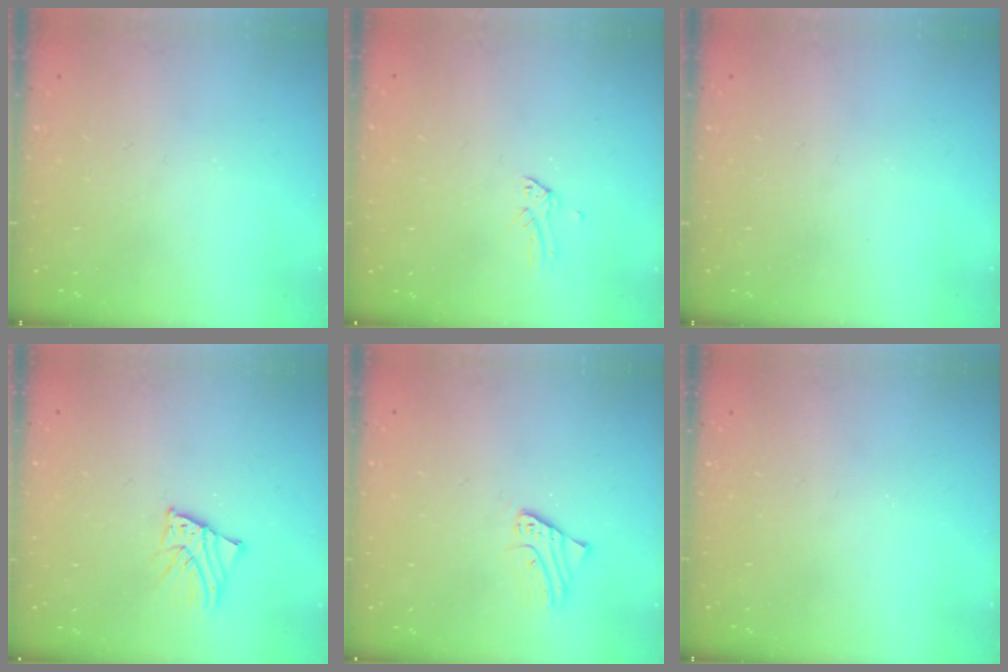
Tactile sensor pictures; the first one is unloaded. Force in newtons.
{"total": 0.0}
{"total": 0.0}
{"total": 2.6, "press": 2.6, "slide": 0.2}
{"total": 2.1, "press": 2.1, "slide": 0.1}
{"total": 0.0}